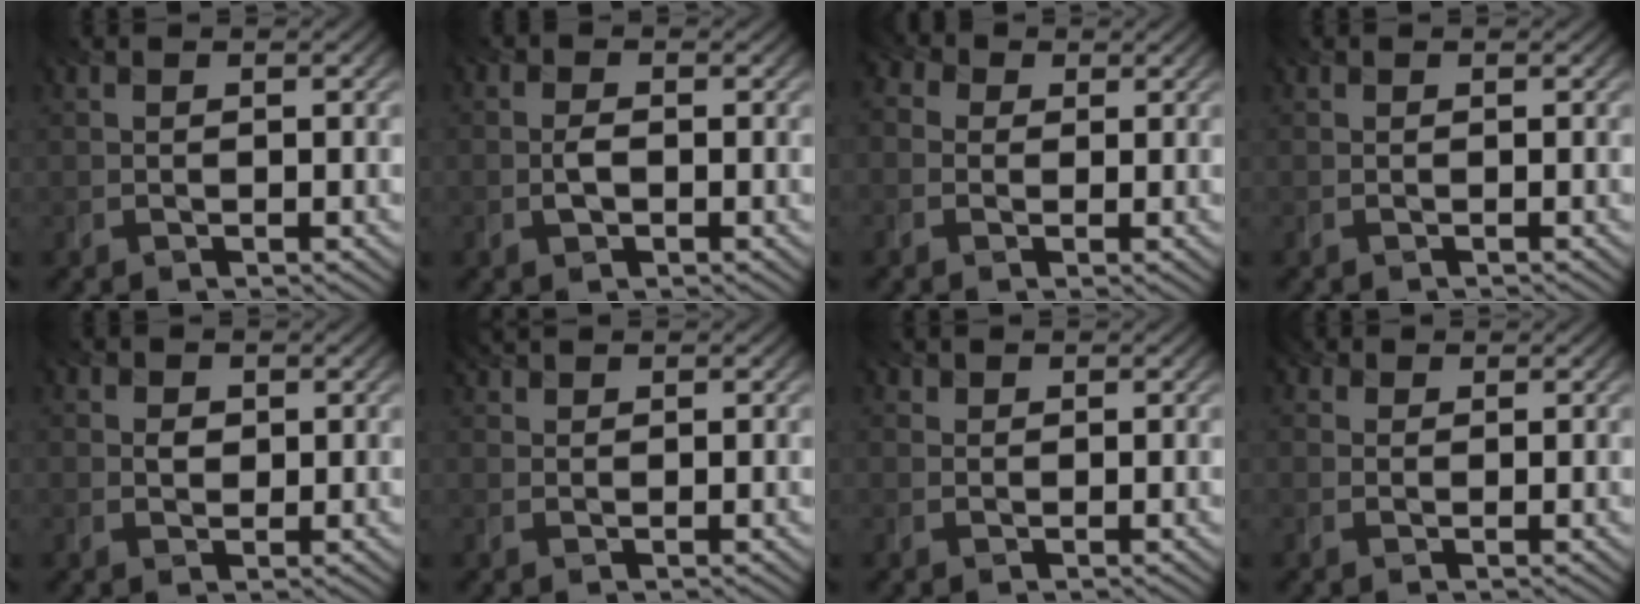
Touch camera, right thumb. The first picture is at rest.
{"total": 1.7, "force": [-0.3, 1.1, 1.2], "torque": [-0.030, -0.001, -0.008]}
{"total": 3.2, "force": [0.5, 2.9, 1.3], "torque": [-0.046, 0.009, 0.002]}
{"total": 0.0}
{"total": 1.4, "force": [0.5, 1.2, 0.5], "torque": [-0.012, -0.003, 0.008]}
{"total": 1.6, "force": [1.6, 0.3, 0.2], "torque": [-0.012, 0.009, 0.035]}
{"total": 1.1, "force": [0.8, 0.7, -0.1], "torque": [0.003, -0.001, 0.015]}
{"total": 1.5, "force": [1.0, 1.1, 0.2], "torque": [-0.004, 0.001, 0.014]}